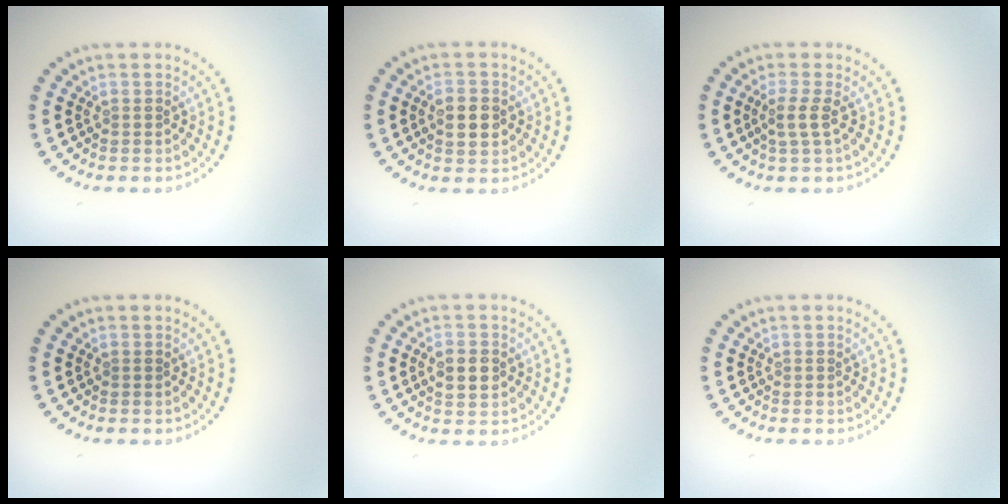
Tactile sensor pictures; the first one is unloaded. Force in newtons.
{"total": 2.8, "press": 2.8, "slide": 0.0}
{"total": 1.7, "press": 1.3, "slide": 1.0}
{"total": 0.0}
{"total": 2.6, "press": 2.6, "slide": 0.2}
{"total": 0.0}